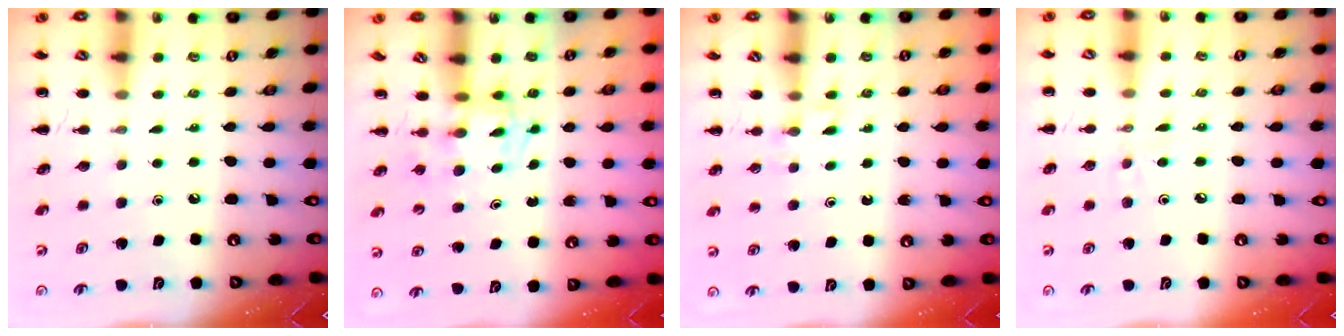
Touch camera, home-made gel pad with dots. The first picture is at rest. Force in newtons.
{"total": 2.9, "press": 2.9, "slide": 0.2}
{"total": 3.4, "press": 3.2, "slide": 1.2}
{"total": 4.3, "press": 4.0, "slide": 1.3}